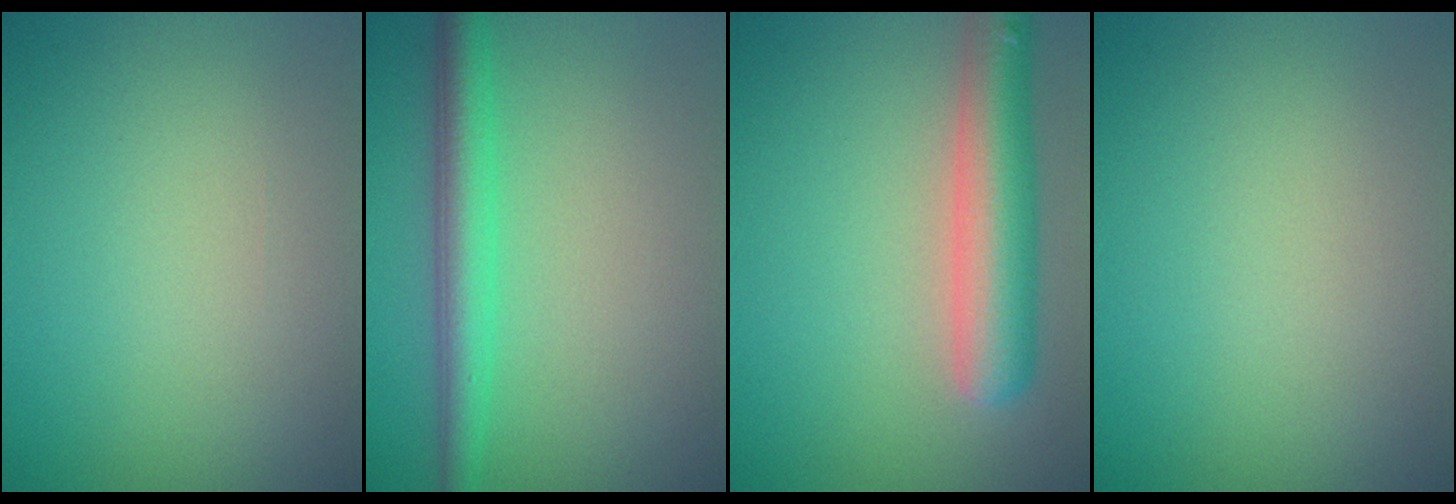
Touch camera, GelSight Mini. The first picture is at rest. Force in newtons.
{"total": 3.7, "press": 3.7, "slide": 0.1}
{"total": 6.3, "press": 6.3, "slide": 0.3}
{"total": 0.0}